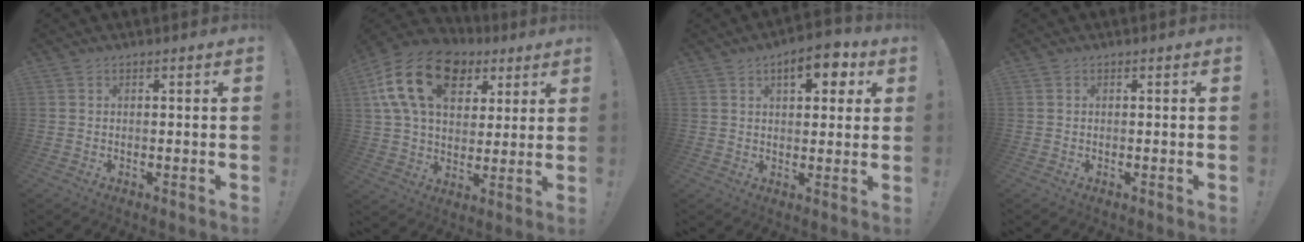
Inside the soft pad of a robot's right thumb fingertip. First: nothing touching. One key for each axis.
{"total": 20.6, "fx": 8.5, "fy": 13.3, "fz": 13.2, "tx": -0.225, "ty": -0.032, "tz": 0.150}
{"total": 9.0, "fx": 4.2, "fy": 4.2, "fz": 6.7, "tx": -0.077, "ty": -0.013, "tz": 0.068}
{"total": 0.0}